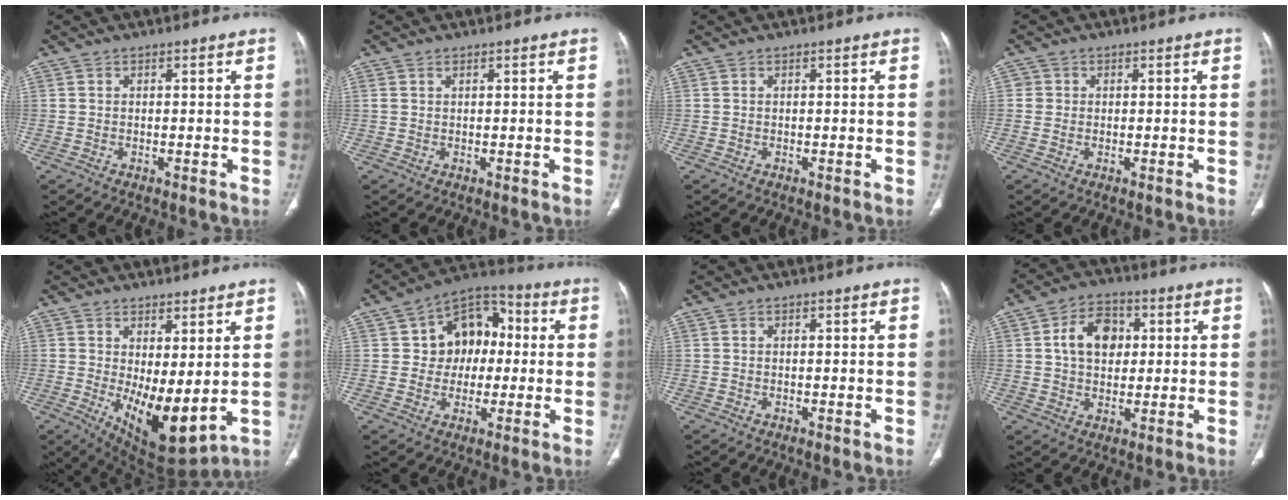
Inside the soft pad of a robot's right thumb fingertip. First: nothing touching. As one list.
[{"total": 0.8, "force": [0.5, 0.4, 0.4], "torque": [-0.009, 0.006, 0.013]}, {"total": 0.0}, {"total": 1.3, "force": [0.1, 1.3, 0.1], "torque": [0.008, 0.004, 0.000]}, {"total": 11.3, "force": [0.1, 4.7, 10.3], "torque": [-0.157, -0.028, 0.023]}, {"total": 12.2, "force": [1.2, 9.5, 7.5], "torque": [-0.053, 0.026, 0.011]}, {"total": 0.0}, {"total": 9.2, "force": [1.8, 6.7, 6.1], "torque": [-0.075, 0.007, 0.027]}]